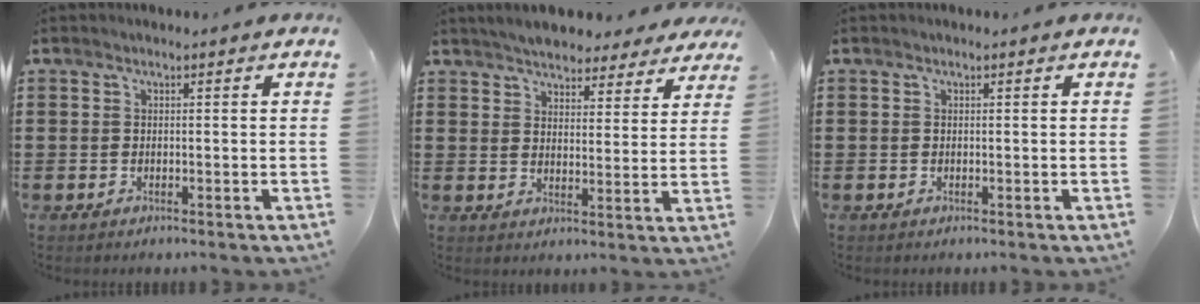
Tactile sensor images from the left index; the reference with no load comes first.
{"total": 5.1, "force": [4.9, 0.7, 0.8], "torque": [-0.037, -0.014, 0.090]}
{"total": 0.0}